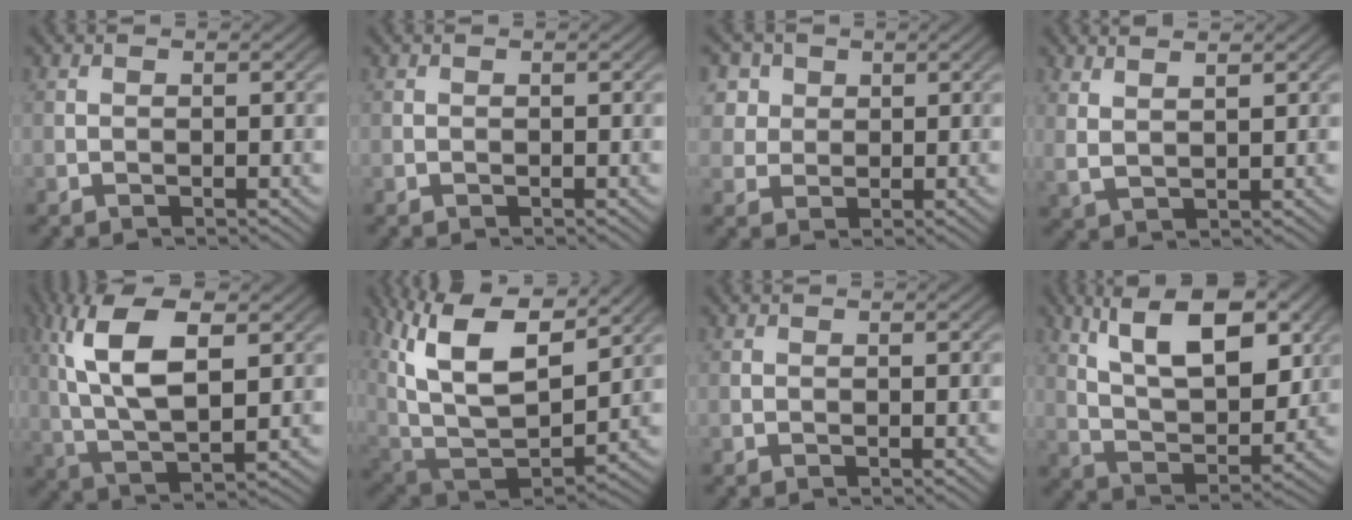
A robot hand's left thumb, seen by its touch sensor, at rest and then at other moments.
{"total": 0.0}
{"total": 4.1, "force": [2.0, 3.3, 1.4], "torque": [-0.058, -0.003, 0.044]}
{"total": 2.7, "force": [2.0, 0.0, 1.9], "torque": [-0.029, -0.002, 0.044]}
{"total": 12.0, "force": [3.3, 4.8, 10.5], "torque": [-0.218, 0.008, 0.067]}
{"total": 17.6, "force": [8.2, 8.7, 12.9], "torque": [-0.281, 0.029, 0.158]}
{"total": 0.0}
{"total": 12.0, "force": [5.6, 5.2, 9.3], "torque": [-0.157, -0.006, 0.098]}